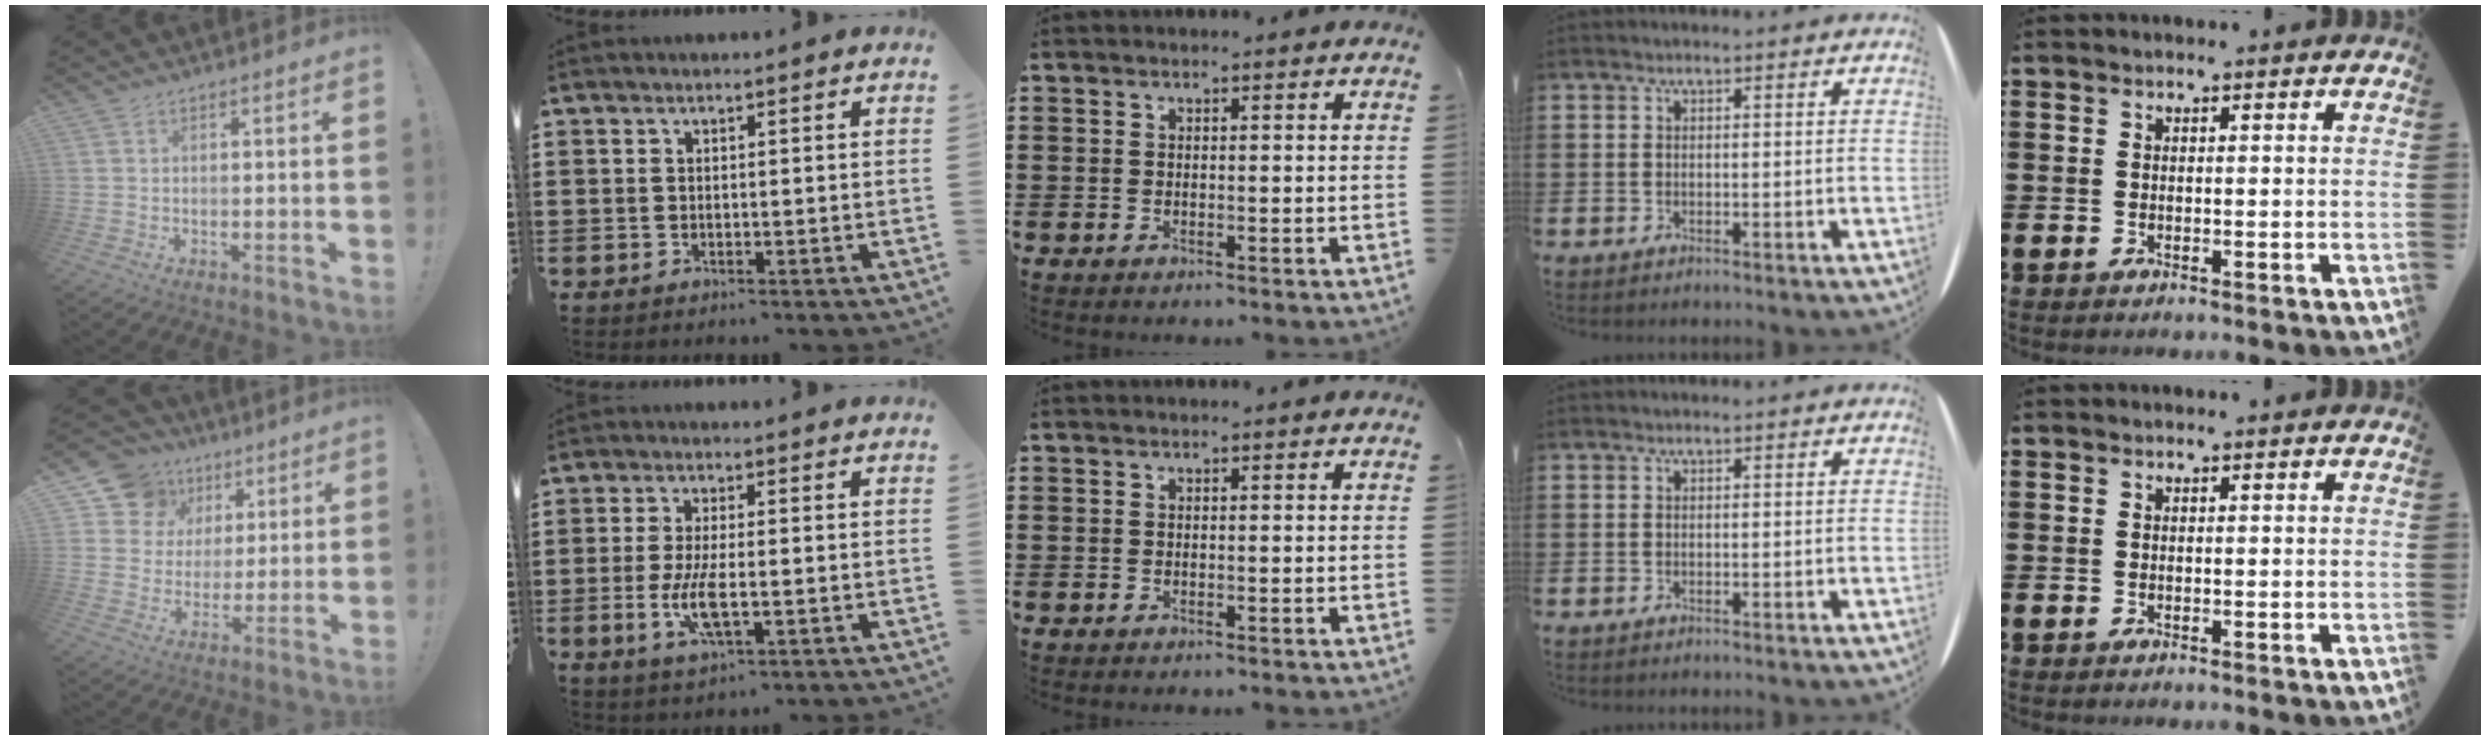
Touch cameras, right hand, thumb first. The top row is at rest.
{"thumb": {"total": 12.9, "force": [6.7, 10.4, 3.4], "torque": [-0.055, -0.040, 0.140]}, "index": {"total": 6.4, "force": [-1.6, 1.9, 5.9], "torque": [-0.133, -0.012, -0.034]}}